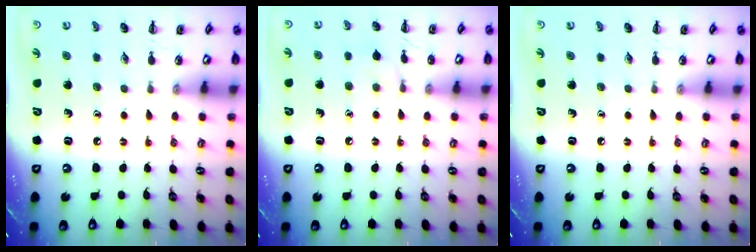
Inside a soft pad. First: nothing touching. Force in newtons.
{"total": 5.3, "press": 5.0, "slide": 2.0}
{"total": 0.0}